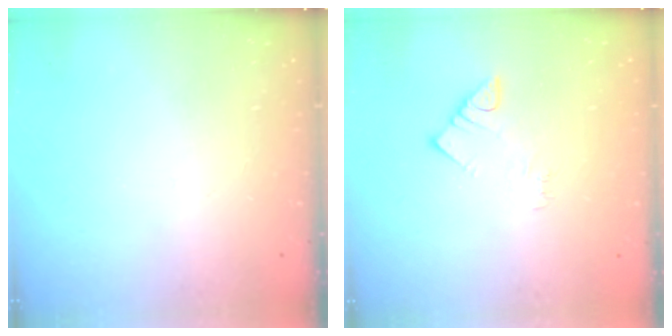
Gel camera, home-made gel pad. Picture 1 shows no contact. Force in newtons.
{"total": 2.8, "press": 2.8, "slide": 0.2}